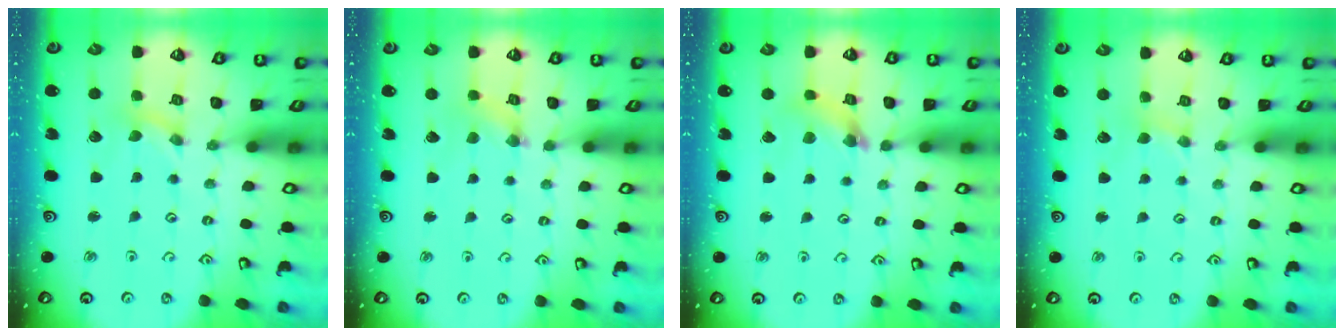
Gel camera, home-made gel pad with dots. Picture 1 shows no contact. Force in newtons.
{"total": 0.8, "press": 0.7, "slide": 0.3}
{"total": 5.4, "press": 5.3, "slide": 0.6}
{"total": 1.3, "press": 1.2, "slide": 0.3}